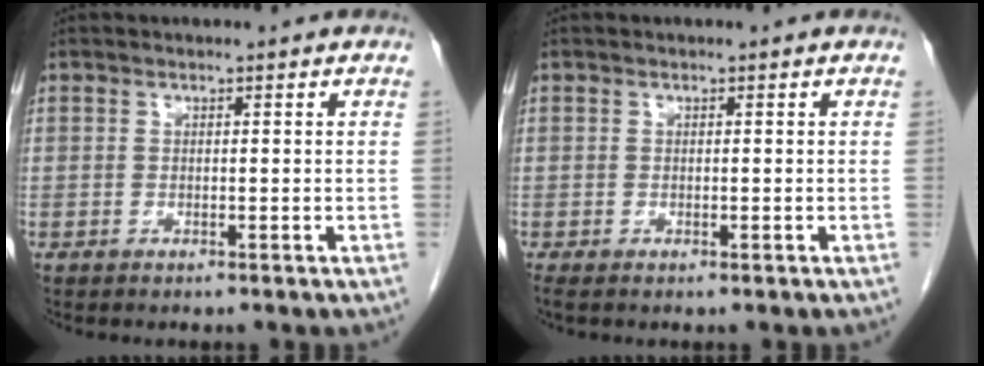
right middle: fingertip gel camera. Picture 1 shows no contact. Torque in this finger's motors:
{"motor_torque": [0.13, 0.10, -0.02, 0.02]}